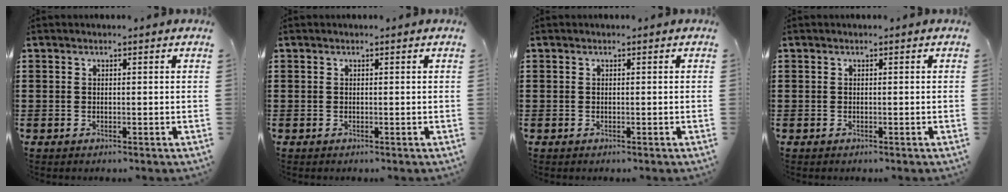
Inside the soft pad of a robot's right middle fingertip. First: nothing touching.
{"total": 0.0}
{"total": 0.0}
{"total": 0.0}